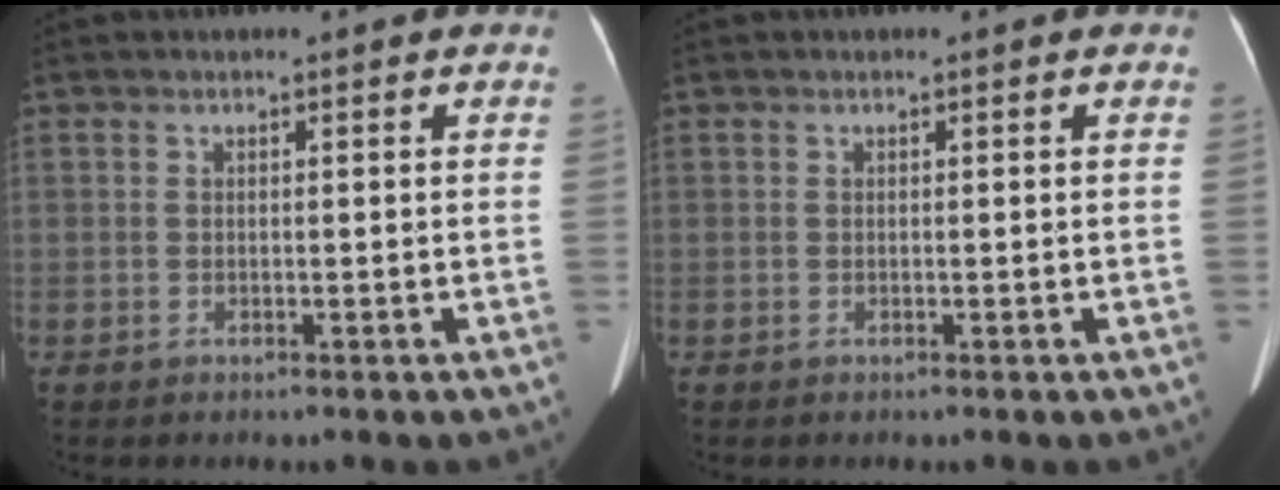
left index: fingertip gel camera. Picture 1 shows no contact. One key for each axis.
{"total": 0.0}